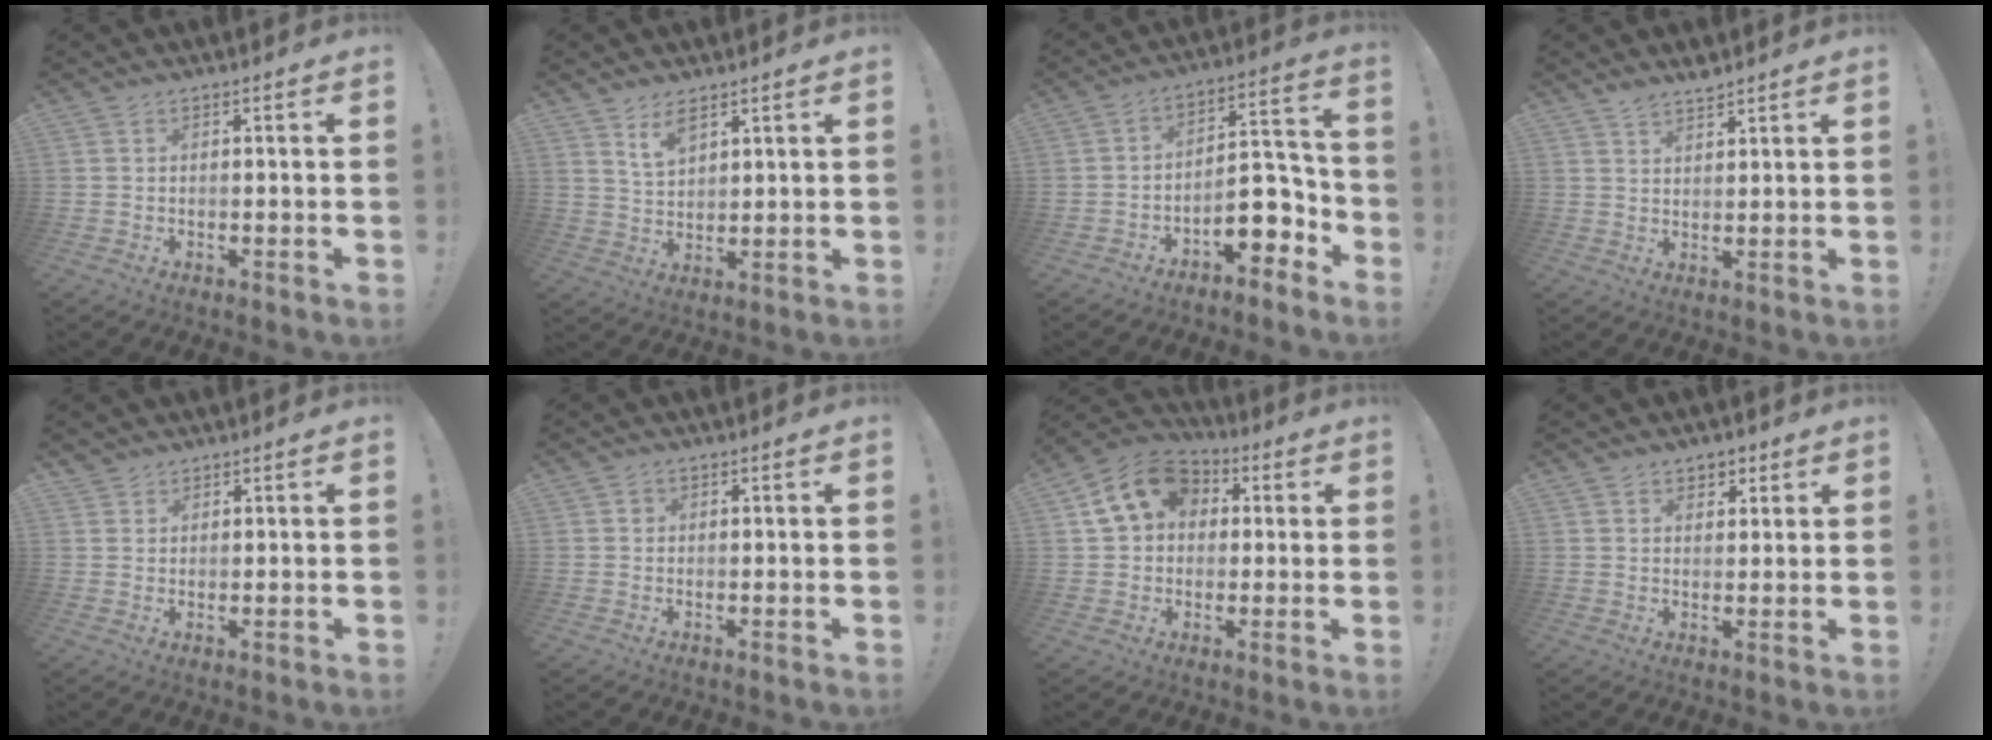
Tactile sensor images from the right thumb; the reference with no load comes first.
{"total": 6.2, "force": [4.6, 2.7, 3.1], "torque": [-0.048, -0.024, 0.084]}
{"total": 12.7, "force": [-6.3, 6.6, 8.8], "torque": [-0.113, 0.039, -0.096]}
{"total": 3.5, "force": [3.3, 0.8, 1.0], "torque": [0.001, -0.026, 0.057]}
{"total": 2.1, "force": [1.9, 1.1, 0.0], "torque": [0.012, -0.013, 0.033]}
{"total": 1.3, "force": [0.2, 1.2, 0.3], "torque": [0.002, 0.002, 0.003]}
{"total": 13.4, "force": [4.1, 10.7, 6.9], "torque": [-0.097, -0.005, 0.082]}
{"total": 3.8, "force": [2.1, 3.1, 0.9], "torque": [-0.003, -0.007, 0.036]}